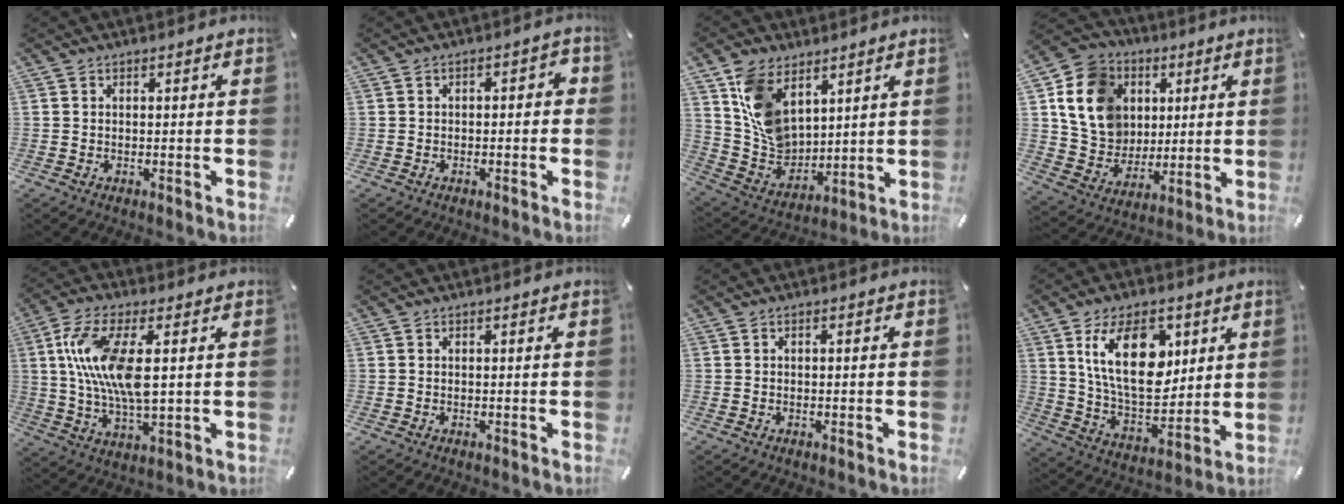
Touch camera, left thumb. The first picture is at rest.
{"total": 2.3, "force": [-1.2, 1.2, 1.6], "torque": [-0.027, 0.011, -0.025]}
{"total": 12.8, "force": [6.5, 9.1, 6.2], "torque": [-0.143, -0.032, 0.132]}
{"total": 15.1, "force": [3.4, 13.6, 5.6], "torque": [-0.115, 0.000, 0.071]}
{"total": 14.2, "force": [2.8, 5.8, 12.6], "torque": [-0.266, -0.012, 0.046]}
{"total": 0.0}
{"total": 0.5, "force": [-0.2, 0.4, 0.4], "torque": [-0.006, 0.001, -0.004]}
{"total": 18.8, "force": [7.1, 11.2, 13.3], "torque": [-0.250, -0.012, 0.121]}